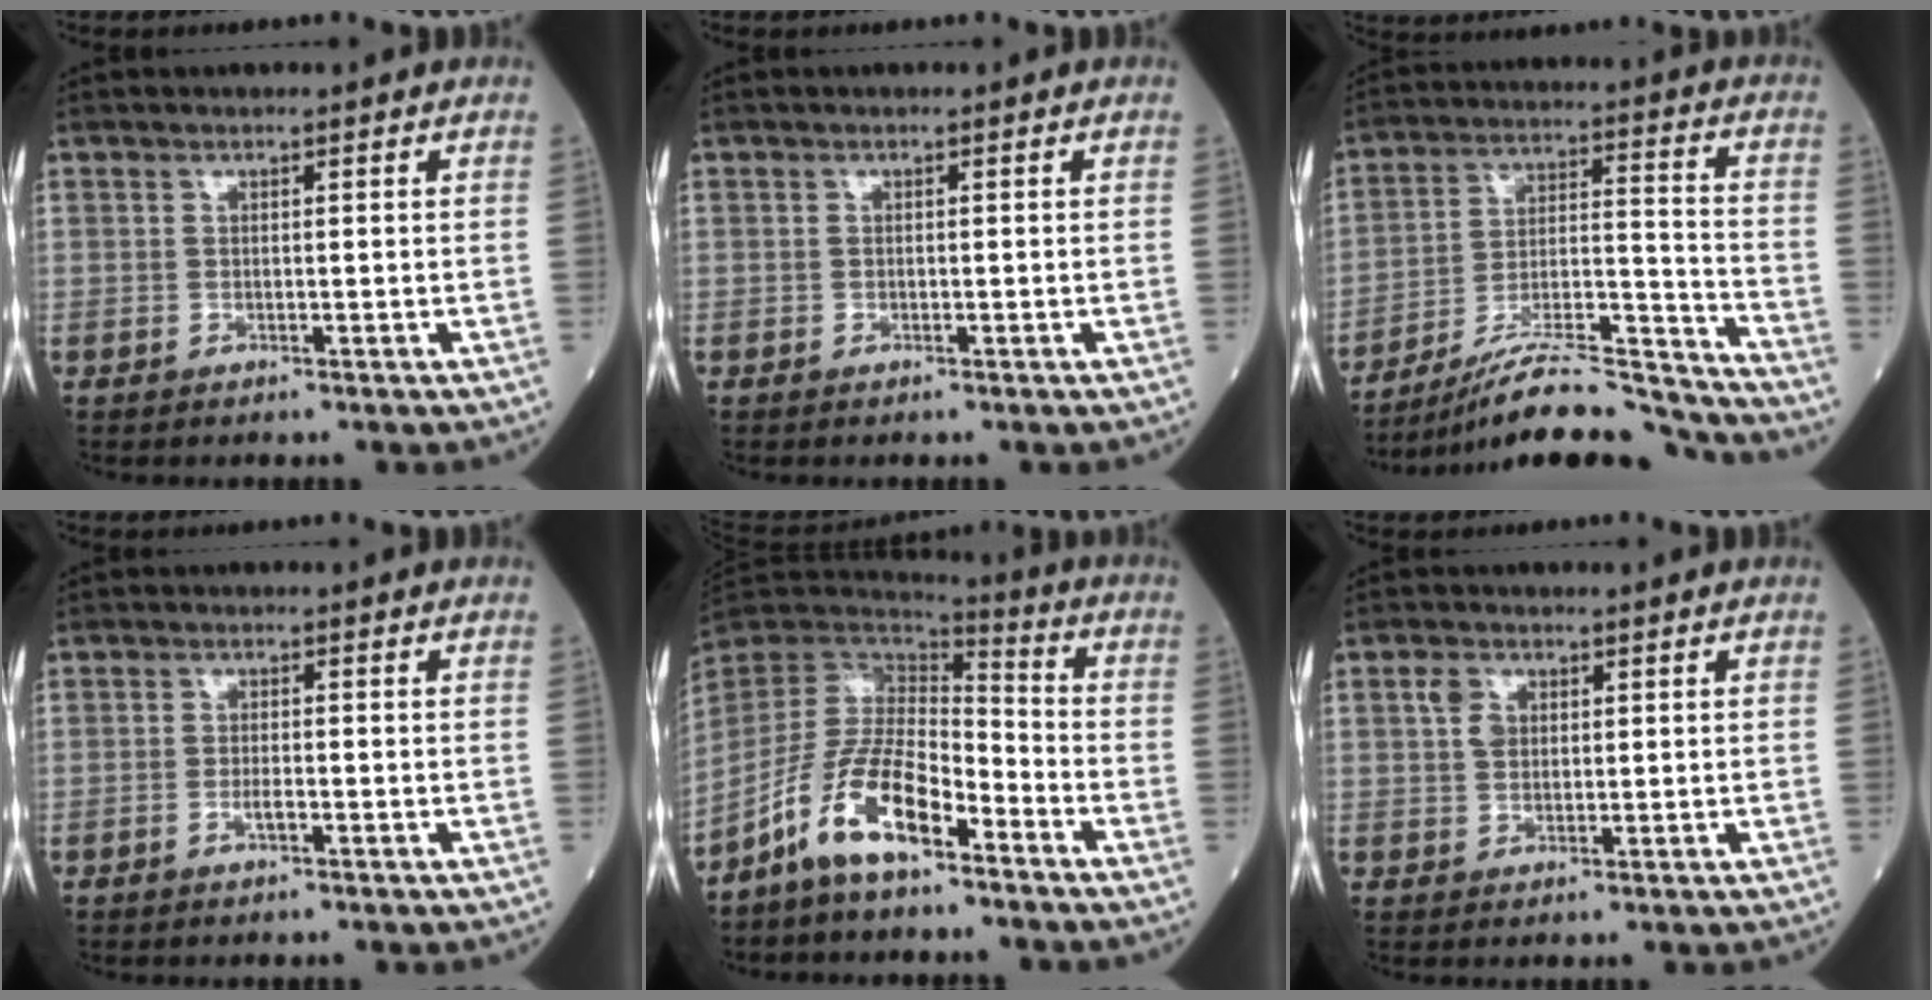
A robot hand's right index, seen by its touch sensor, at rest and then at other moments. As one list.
[{"total": 0.0}, {"total": 18.3, "force": [-17.1, 0.5, 6.3], "torque": [-0.108, 0.015, -0.282]}, {"total": 1.5, "force": [-0.8, 0.3, 1.2], "torque": [-0.024, 0.000, -0.016]}, {"total": 11.9, "force": [-7.1, 4.3, 8.6], "torque": [-0.183, 0.007, -0.138]}, {"total": 3.0, "force": [1.0, 2.2, 1.8], "torque": [-0.035, 0.008, 0.019]}]